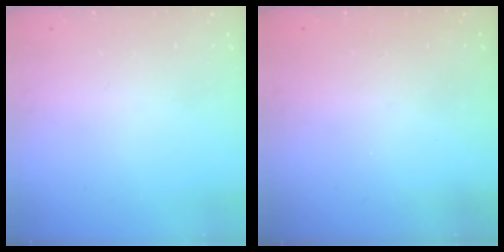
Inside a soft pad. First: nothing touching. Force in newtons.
{"total": 0.0}